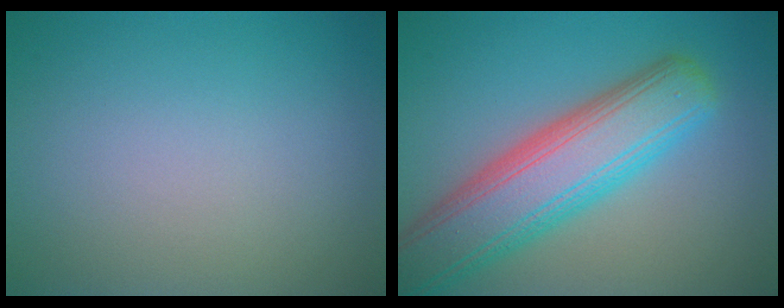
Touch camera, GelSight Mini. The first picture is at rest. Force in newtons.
{"total": 9.1, "press": 9.0, "slide": 0.9}